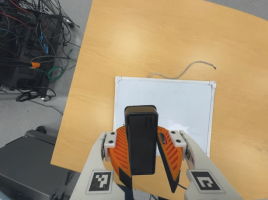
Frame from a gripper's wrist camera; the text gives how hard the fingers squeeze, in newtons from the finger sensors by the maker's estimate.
{"total": 7.4, "left": 8.1, "right": 6.7}